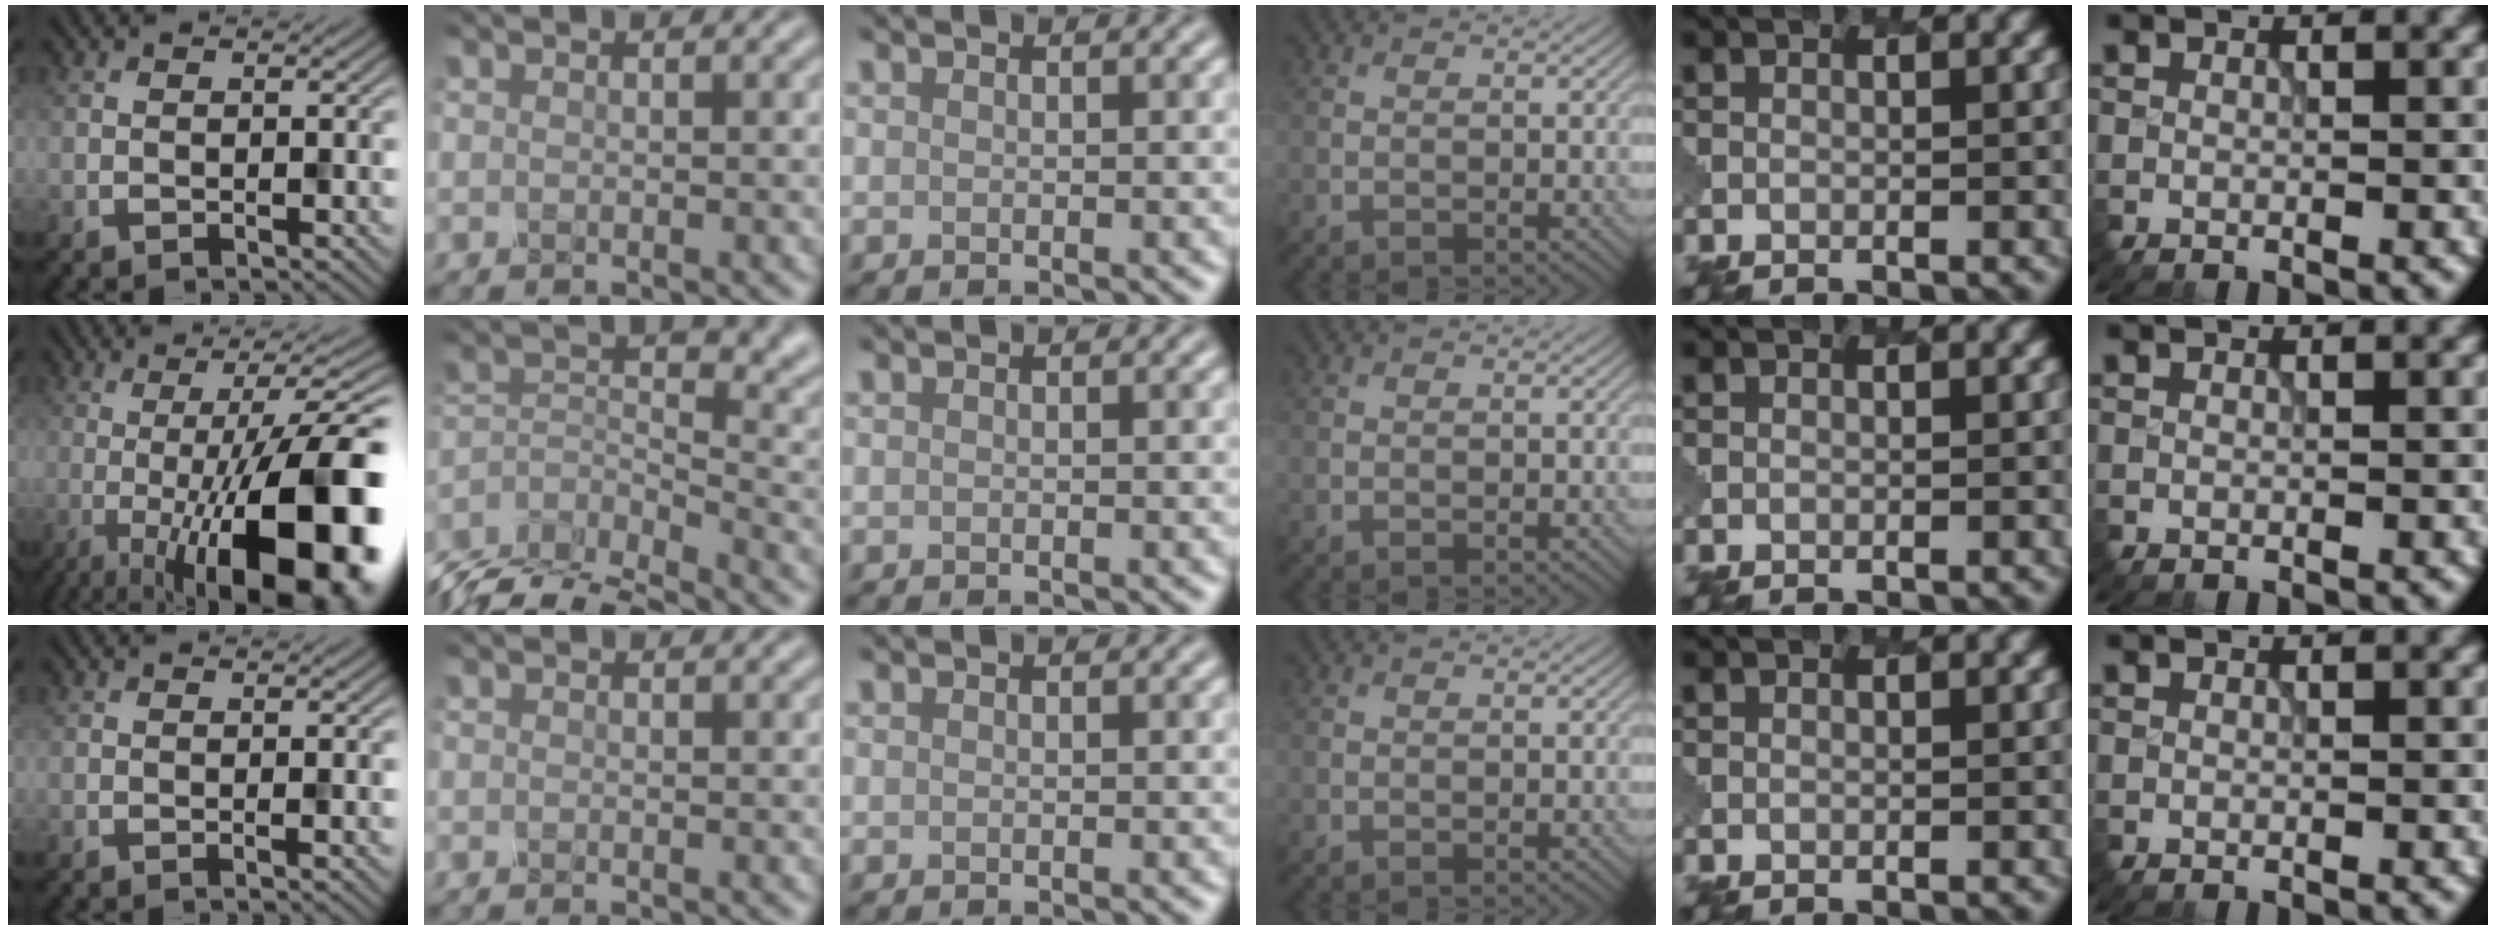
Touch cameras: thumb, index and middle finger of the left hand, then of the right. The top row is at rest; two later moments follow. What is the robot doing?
{"motion": "dispense", "object": "syringe"}